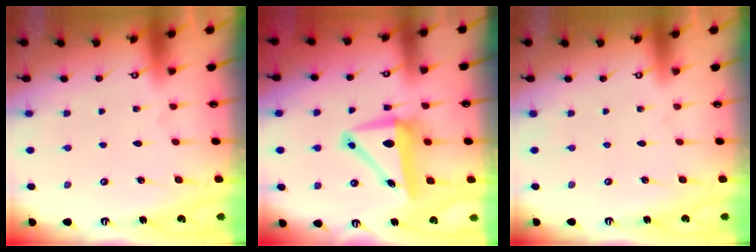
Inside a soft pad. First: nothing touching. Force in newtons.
{"total": 8.1, "press": 7.9, "slide": 1.8}
{"total": 0.0}